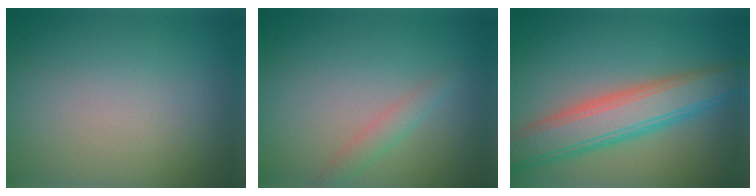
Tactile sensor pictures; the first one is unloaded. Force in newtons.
{"total": 1.4, "press": 1.4, "slide": 0.1}
{"total": 7.0, "press": 7.0, "slide": 0.3}